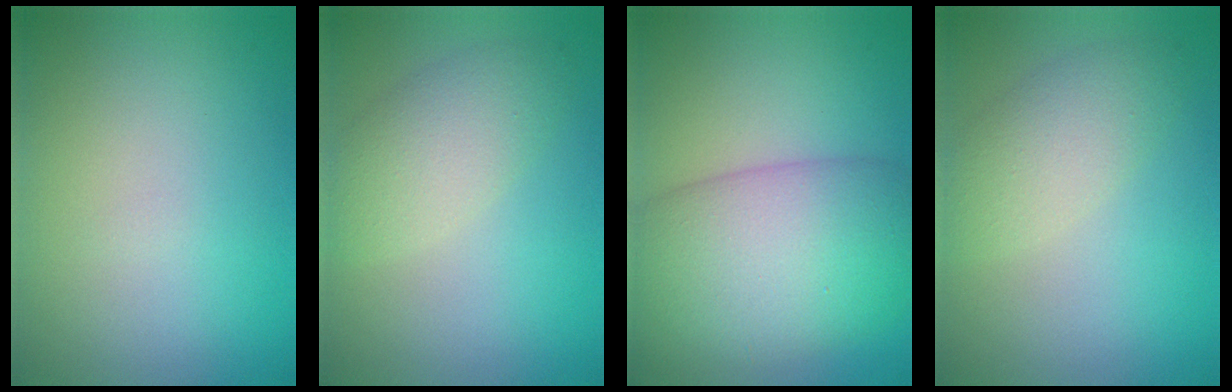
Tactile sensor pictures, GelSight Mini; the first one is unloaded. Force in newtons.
{"total": 3.9, "press": 3.9, "slide": 0.2}
{"total": 10.6, "press": 10.6, "slide": 0.4}
{"total": 3.6, "press": 3.6, "slide": 0.3}